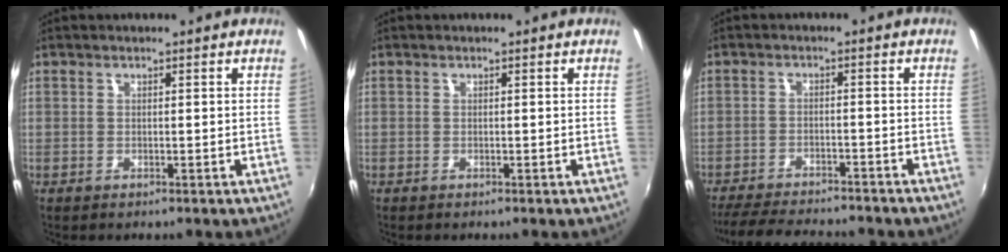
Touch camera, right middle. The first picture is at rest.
{"total": 0.0}
{"total": 13.9, "force": [-12.3, 2.6, 5.8], "torque": [-0.126, -0.024, -0.184]}